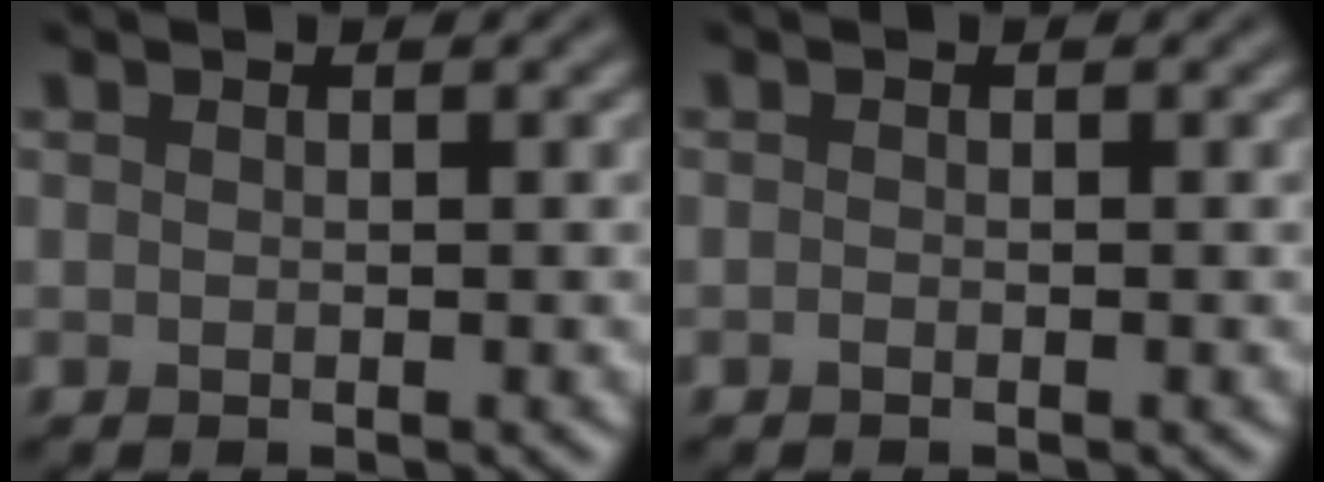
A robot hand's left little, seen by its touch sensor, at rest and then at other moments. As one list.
[{"total": 0.0}]